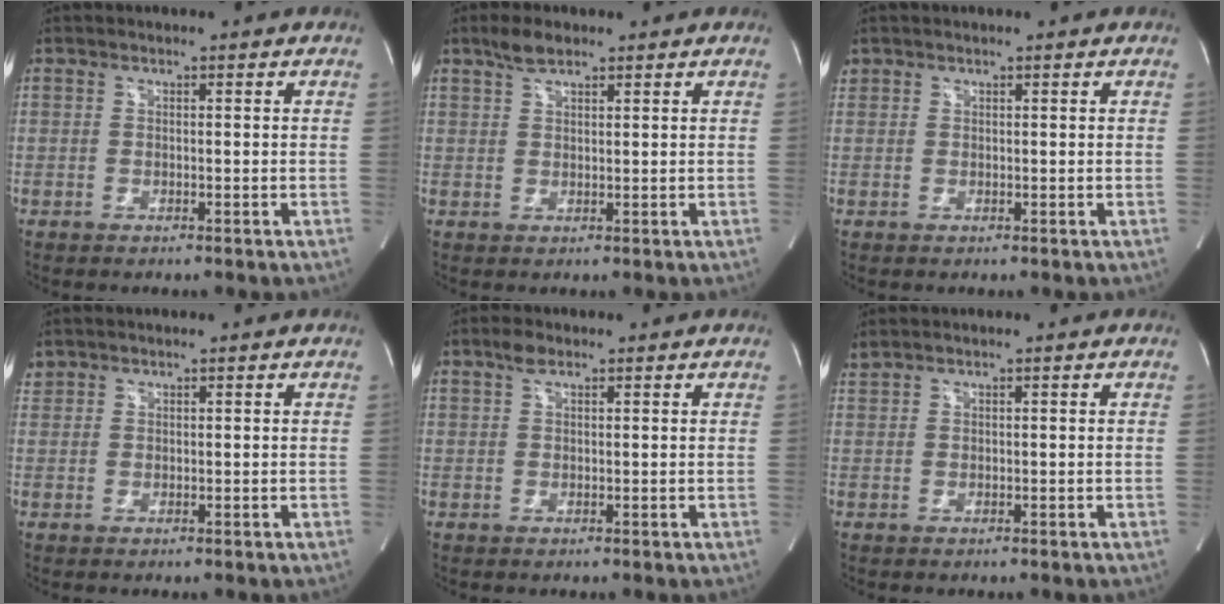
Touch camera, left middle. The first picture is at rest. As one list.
[{"total": 3.1, "force": [2.4, 1.0, 1.7], "torque": [-0.042, 0.007, 0.046]}, {"total": 0.9, "force": [0.6, 0.6, 0.0], "torque": [0.002, 0.012, 0.011]}, {"total": 1.3, "force": [1.1, 0.7, 0.0], "torque": [-0.001, 0.014, 0.022]}, {"total": 1.8, "force": [1.3, 0.7, 1.1], "torque": [-0.029, 0.009, 0.025]}, {"total": 1.6, "force": [1.3, -0.4, 0.8], "torque": [-0.037, 0.028, 0.036]}]